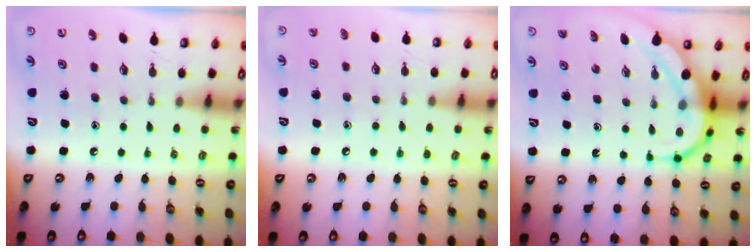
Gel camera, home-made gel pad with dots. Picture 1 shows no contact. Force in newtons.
{"total": 4.7, "press": 4.7, "slide": 0.5}
{"total": 8.4, "press": 8.4, "slide": 0.8}